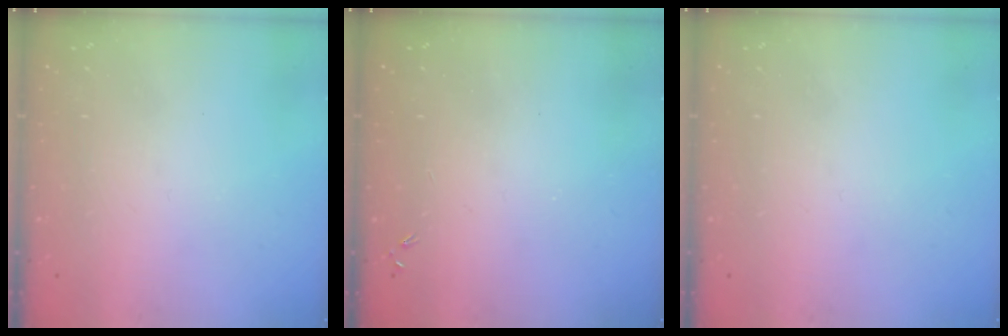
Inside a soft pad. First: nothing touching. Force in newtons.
{"total": 1.1, "press": 0.9, "slide": 0.5}
{"total": 0.0}